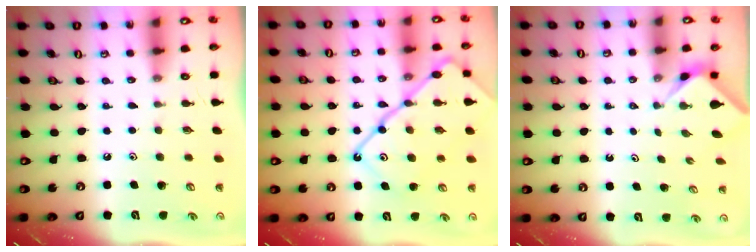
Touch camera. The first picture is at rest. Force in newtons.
{"total": 18.5, "press": 18.5, "slide": 1.7}
{"total": 2.3, "press": 2.3, "slide": 0.1}